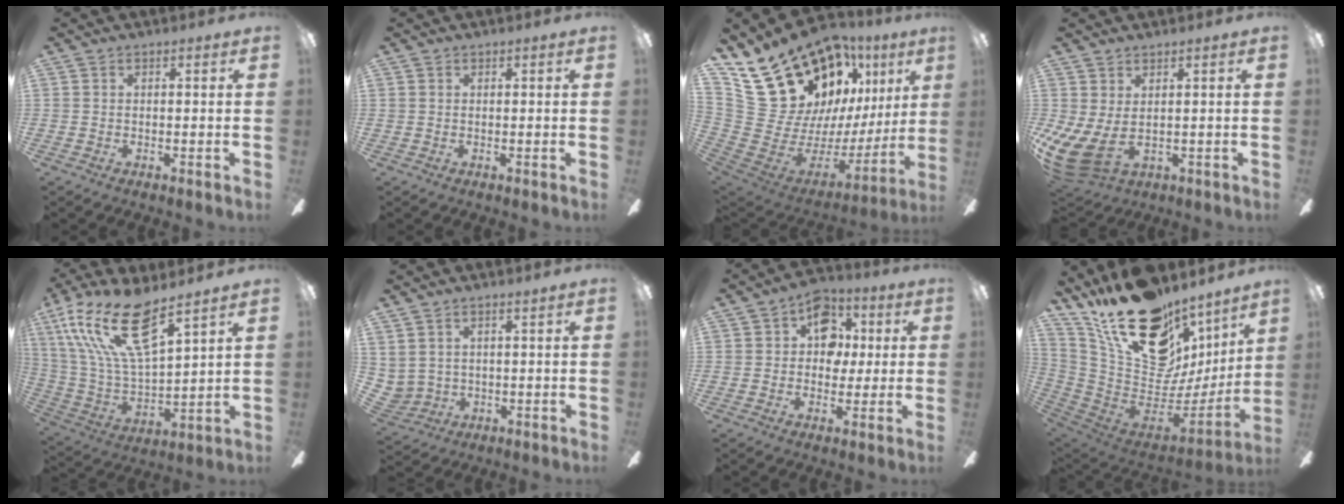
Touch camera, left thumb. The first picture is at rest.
{"total": 0.0}
{"total": 23.2, "force": [16.7, 13.4, 9.1], "torque": [-0.149, -0.122, 0.352]}
{"total": 7.5, "force": [0.8, 3.8, 6.4], "torque": [-0.155, -0.031, 0.019]}
{"total": 21.1, "force": [12.7, 7.4, 15.1], "torque": [-0.320, -0.069, 0.220]}
{"total": 3.8, "force": [2.8, 2.6, 0.4], "torque": [-0.023, -0.010, 0.055]}
{"total": 10.6, "force": [2.8, 8.5, 5.7], "torque": [-0.072, 0.002, 0.050]}
{"total": 28.5, "force": [17.2, 15.5, 16.5], "torque": [-0.280, -0.115, 0.340]}